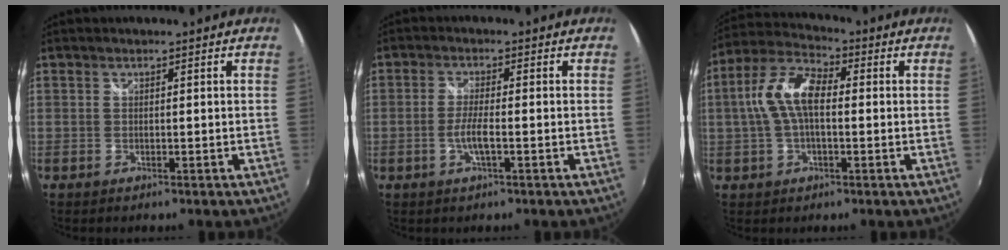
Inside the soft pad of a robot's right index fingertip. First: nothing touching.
{"total": 2.9, "force": [-1.0, 0.2, 2.7], "torque": [-0.055, -0.003, -0.020]}
{"total": 9.9, "force": [0.3, 4.9, 8.6], "torque": [-0.180, 0.022, 0.002]}